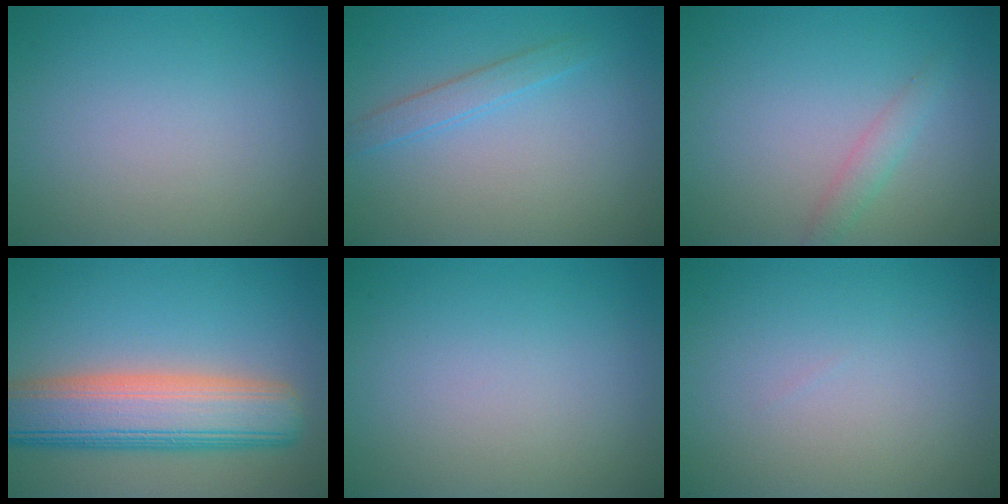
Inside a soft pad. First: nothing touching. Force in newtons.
{"total": 1.7, "press": 1.7, "slide": 0.1}
{"total": 1.5, "press": 1.5, "slide": 0.0}
{"total": 9.2, "press": 9.1, "slide": 0.7}
{"total": 0.0}
{"total": 0.0}